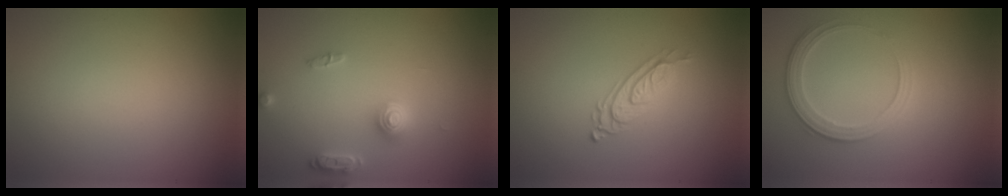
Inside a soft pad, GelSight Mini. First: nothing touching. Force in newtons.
{"total": 2.8, "press": 2.8, "slide": 0.3}
{"total": 2.8, "press": 2.0, "slide": 2.0}
{"total": 2.7, "press": 2.5, "slide": 1.2}